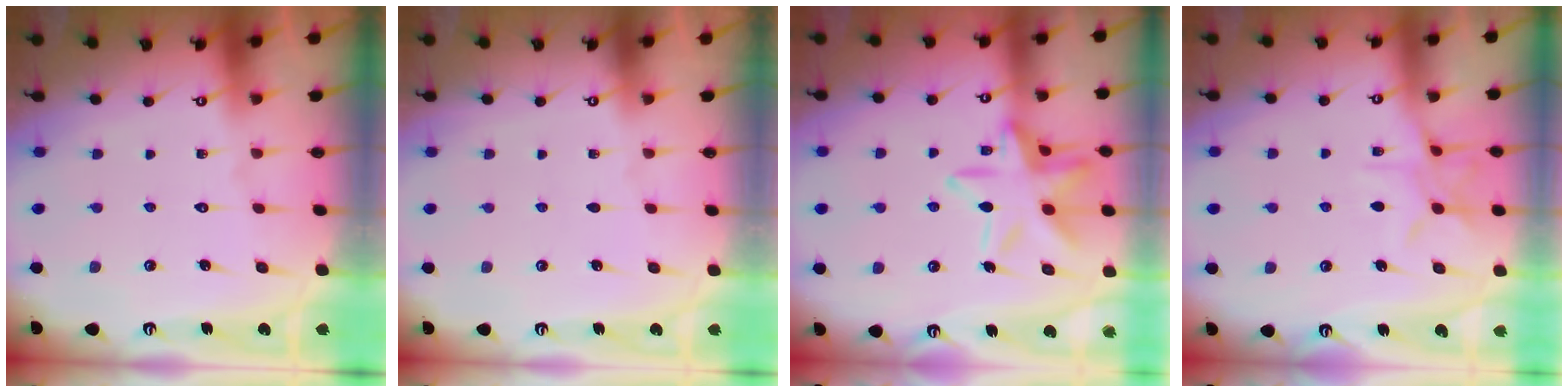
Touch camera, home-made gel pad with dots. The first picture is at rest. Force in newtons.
{"total": 0.0}
{"total": 15.5, "press": 15.5, "slide": 1.1}
{"total": 8.6, "press": 8.5, "slide": 0.6}